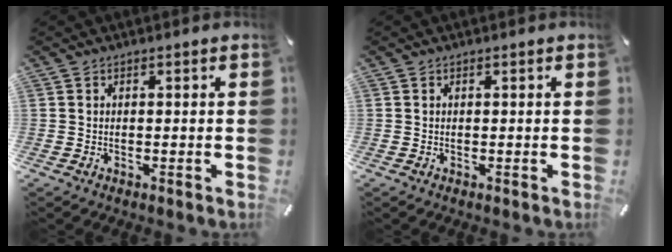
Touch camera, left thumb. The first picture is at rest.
{"total": 0.0}